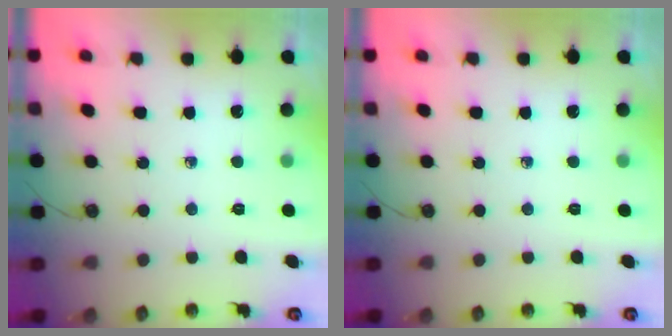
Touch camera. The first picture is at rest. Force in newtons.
{"total": 0.0}